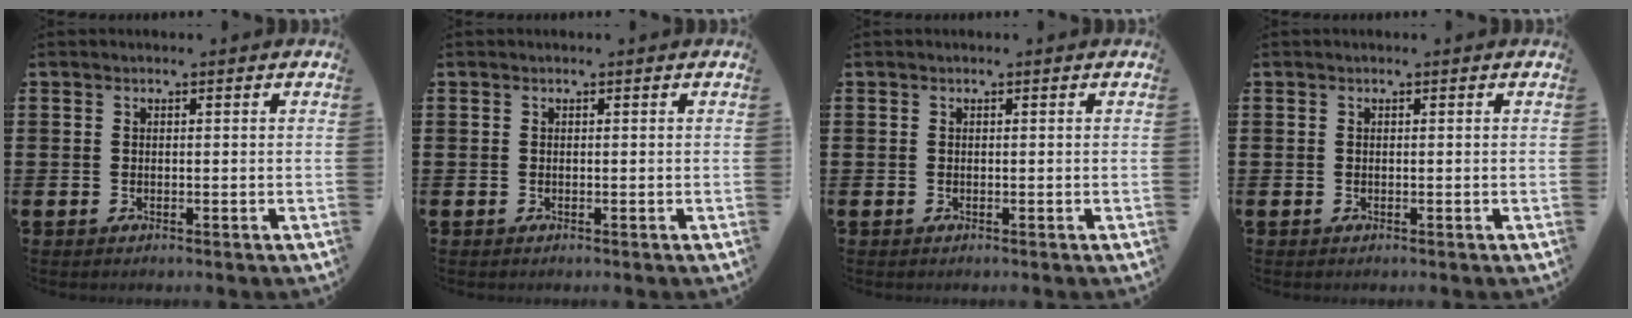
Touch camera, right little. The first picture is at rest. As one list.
[{"total": 0.0}, {"total": 0.0}, {"total": 0.0}]